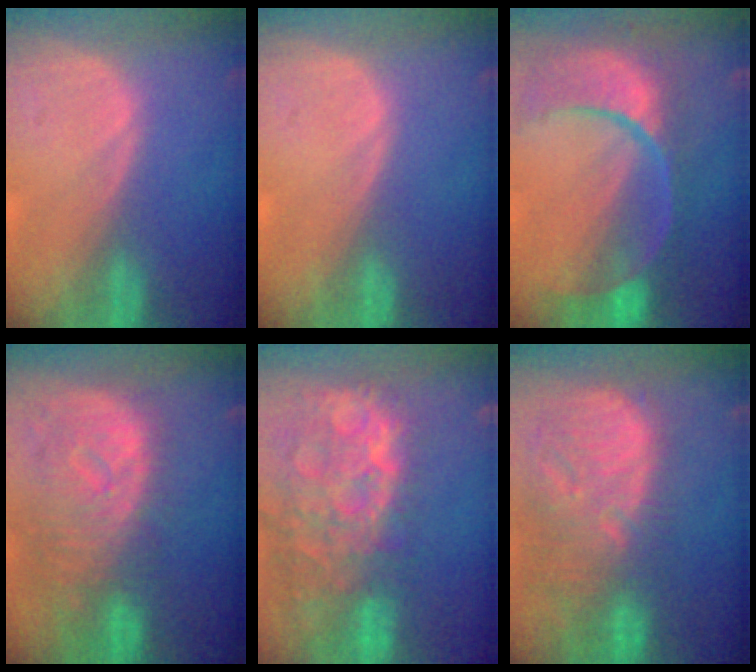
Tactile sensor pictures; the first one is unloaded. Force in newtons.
{"total": 0.0}
{"total": 12.0, "press": 9.7, "slide": 7.0}
{"total": 11.4, "press": 9.9, "slide": 5.6}
{"total": 15.0, "press": 12.2, "slide": 8.7}
{"total": 13.5, "press": 11.6, "slide": 6.9}